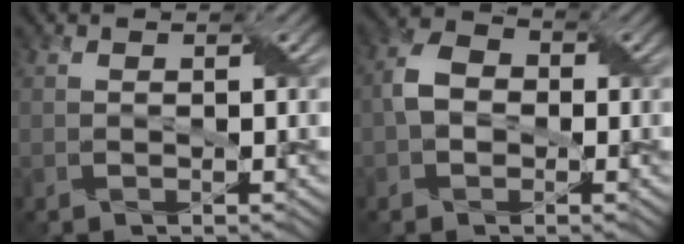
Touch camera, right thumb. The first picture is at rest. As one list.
[{"total": 4.2, "force": [-0.6, 3.3, 2.4], "torque": [-0.054, 0.008, -0.018]}]